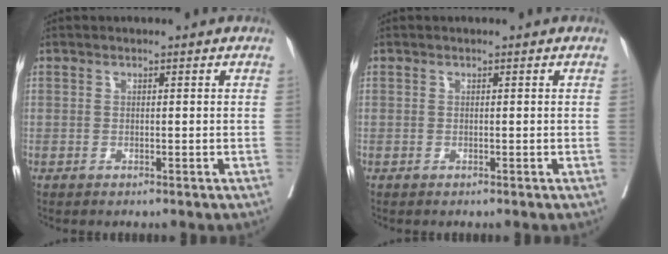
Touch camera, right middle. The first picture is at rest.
{"total": 0.0}